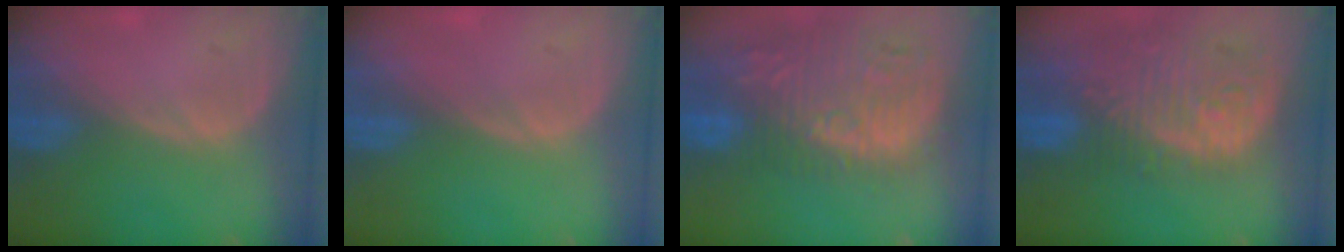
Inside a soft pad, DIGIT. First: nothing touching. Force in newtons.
{"total": 0.0}
{"total": 14.1, "press": 12.3, "slide": 6.9}
{"total": 13.5, "press": 11.4, "slide": 7.3}